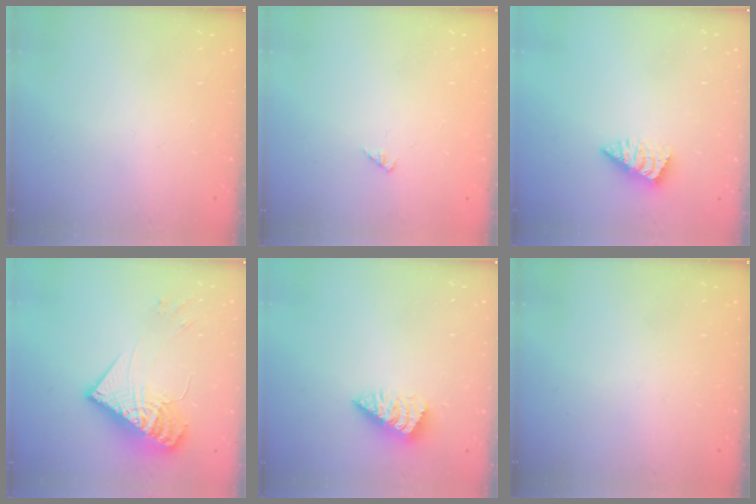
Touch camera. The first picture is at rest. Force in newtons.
{"total": 1.2, "press": 1.2, "slide": 0.2}
{"total": 2.3, "press": 2.2, "slide": 0.4}
{"total": 15.1, "press": 15.1, "slide": 0.6}
{"total": 1.9, "press": 1.9, "slide": 0.4}
{"total": 0.0}